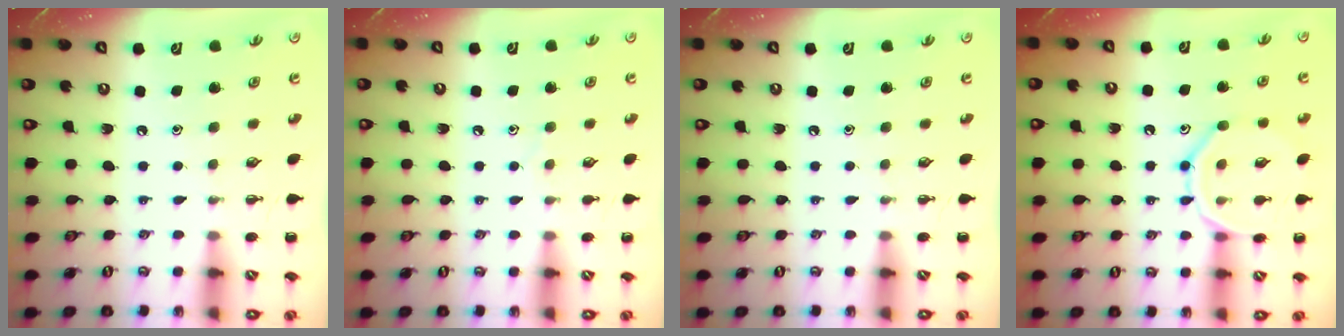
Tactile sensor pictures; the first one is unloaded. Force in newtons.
{"total": 4.0, "press": 3.9, "slide": 0.9}
{"total": 0.0}
{"total": 11.9, "press": 11.9, "slide": 0.3}